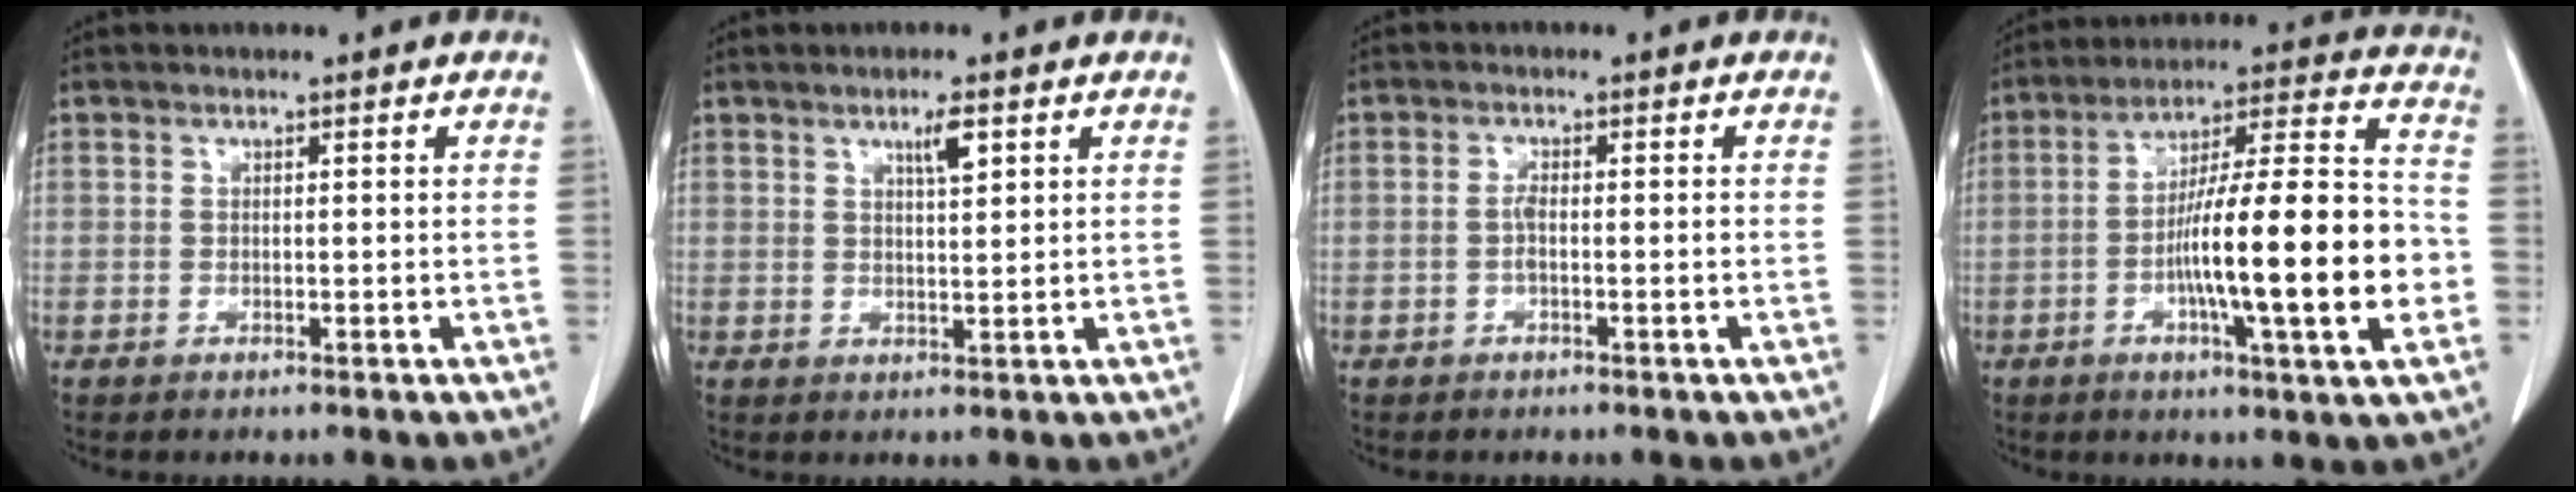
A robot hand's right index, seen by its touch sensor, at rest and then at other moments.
{"total": 3.1, "force": [1.6, 0.4, 2.6], "torque": [-0.046, -0.003, 0.026]}
{"total": 1.7, "force": [-0.4, 0.3, 1.6], "torque": [-0.028, 0.003, -0.005]}
{"total": 19.6, "force": [-4.0, 1.3, 19.1], "torque": [-0.299, 0.009, -0.060]}